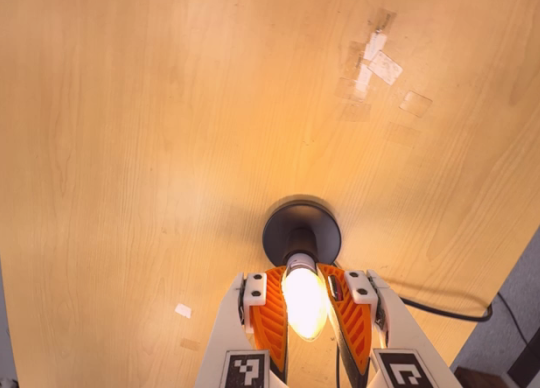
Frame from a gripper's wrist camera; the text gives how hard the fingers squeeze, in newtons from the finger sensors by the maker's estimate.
{"total": 25.4, "left": 24.1, "right": 26.7}